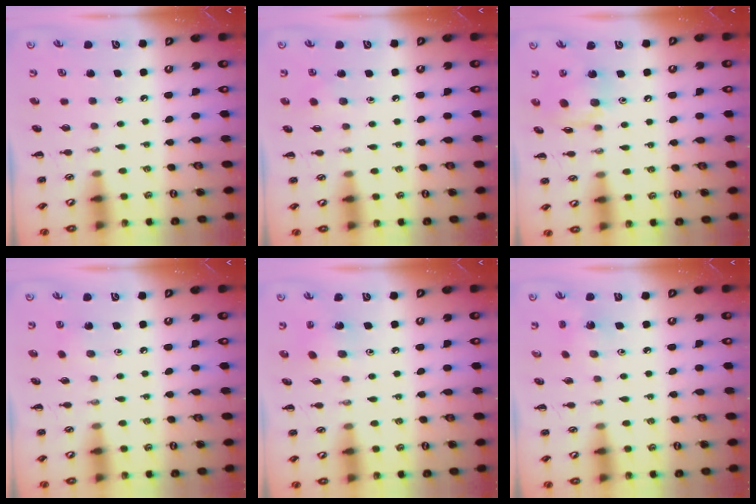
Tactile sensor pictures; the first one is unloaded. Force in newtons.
{"total": 5.3, "press": 5.2, "slide": 1.0}
{"total": 12.3, "press": 12.2, "slide": 1.4}
{"total": 5.4, "press": 5.2, "slide": 1.4}
{"total": 3.7, "press": 3.5, "slide": 1.2}
{"total": 1.5, "press": 1.4, "slide": 0.5}